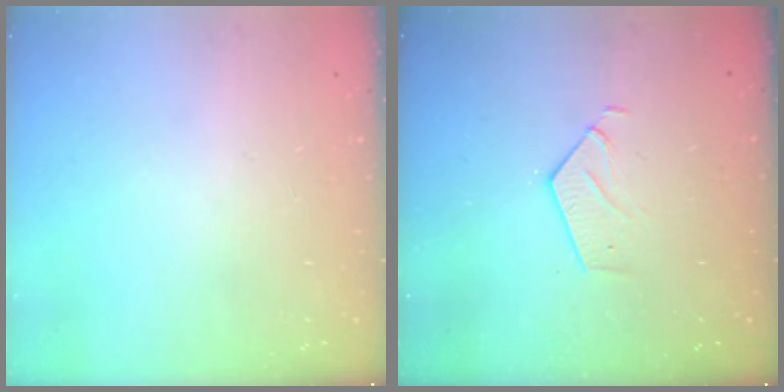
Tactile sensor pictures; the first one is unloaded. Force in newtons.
{"total": 3.2, "press": 3.1, "slide": 0.2}